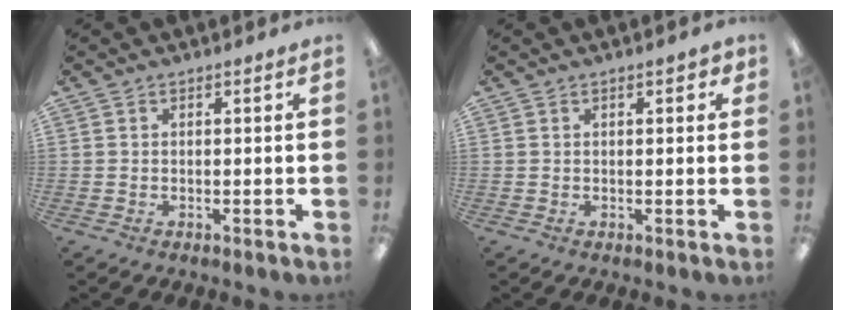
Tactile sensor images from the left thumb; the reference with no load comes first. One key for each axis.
{"total": 2.0, "fx": 0.9, "fy": 0.8, "fz": 1.6, "tx": -0.018, "ty": -0.003, "tz": 0.011}